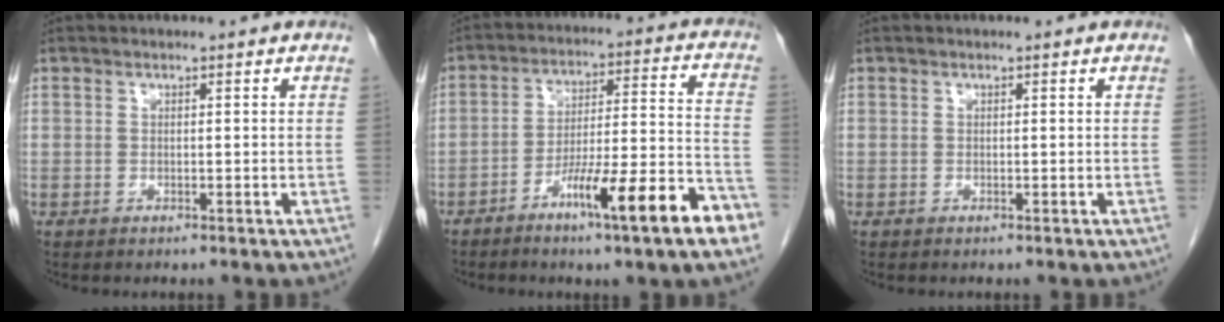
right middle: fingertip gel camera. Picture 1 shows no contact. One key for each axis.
{"total": 14.9, "fx": -8.2, "fy": 0.0, "fz": 12.4, "tx": -0.187, "ty": -0.003, "tz": -0.127}
{"total": 0.0}